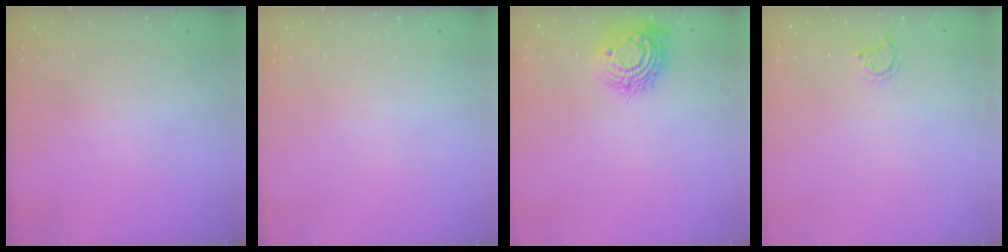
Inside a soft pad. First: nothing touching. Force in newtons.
{"total": 0.0}
{"total": 13.2, "press": 13.2, "slide": 0.8}
{"total": 3.6, "press": 3.5, "slide": 0.4}